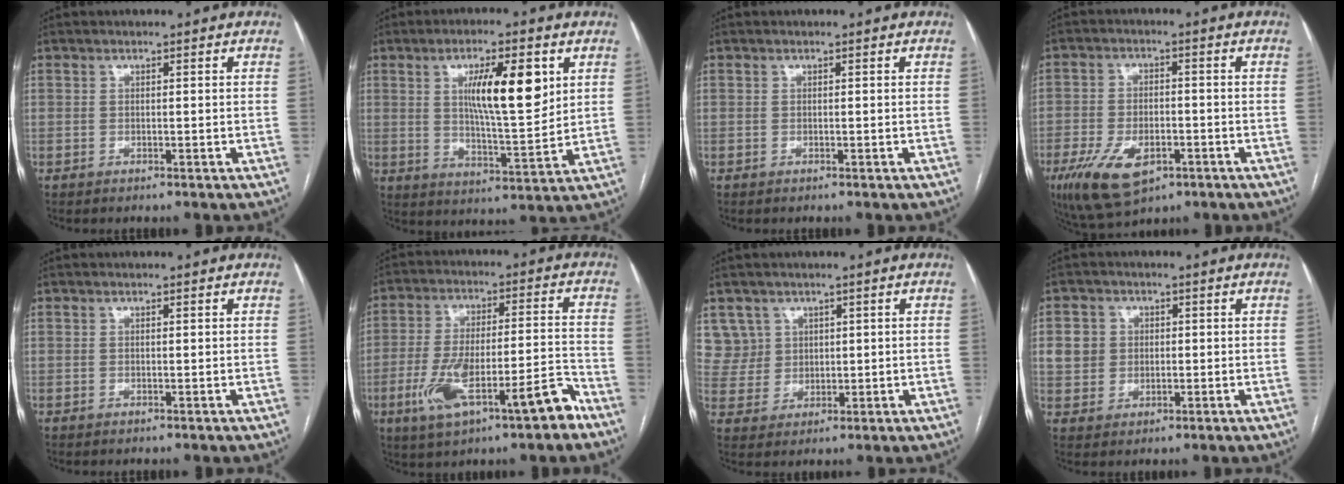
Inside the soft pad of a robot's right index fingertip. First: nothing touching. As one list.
[{"total": 11.8, "force": [3.9, 2.3, 10.9], "torque": [-0.182, -0.003, 0.067]}, {"total": 0.0}, {"total": 10.8, "force": [-5.2, 5.3, 7.8], "torque": [-0.150, -0.007, -0.082]}, {"total": 0.0}, {"total": 13.9, "force": [-7.0, 3.3, 11.6], "torque": [-0.208, 0.021, -0.106]}, {"total": 6.3, "force": [3.1, 5.4, -0.3], "torque": [0.006, 0.014, 0.072]}, {"total": 5.4, "force": [0.9, 5.1, 1.5], "torque": [-0.026, 0.013, 0.022]}]